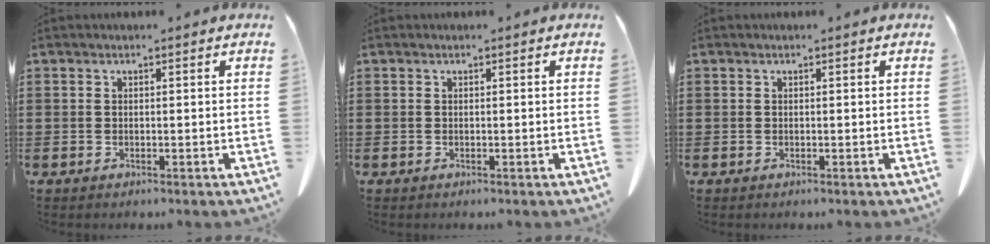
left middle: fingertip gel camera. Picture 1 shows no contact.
{"total": 0.0}
{"total": 0.0}